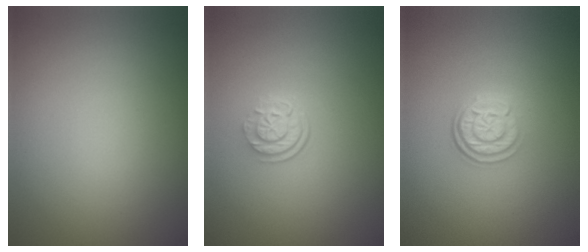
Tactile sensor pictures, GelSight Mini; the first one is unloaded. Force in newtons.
{"total": 2.5, "press": 1.8, "slide": 1.8}
{"total": 3.0, "press": 2.4, "slide": 1.8}